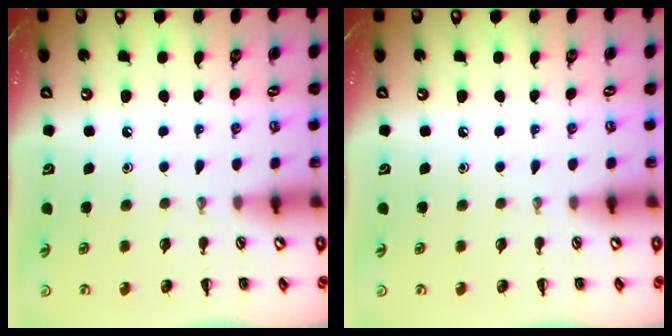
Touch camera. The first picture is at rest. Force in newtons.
{"total": 0.0}